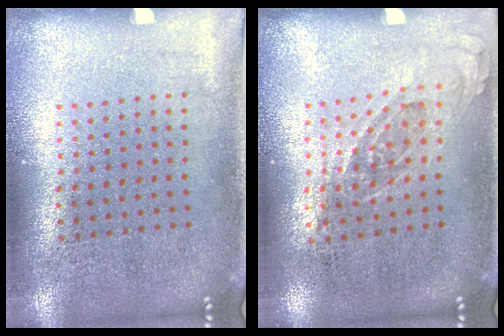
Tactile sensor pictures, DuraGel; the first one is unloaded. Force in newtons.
{"total": 0.7, "press": 0.7, "slide": 0.3}